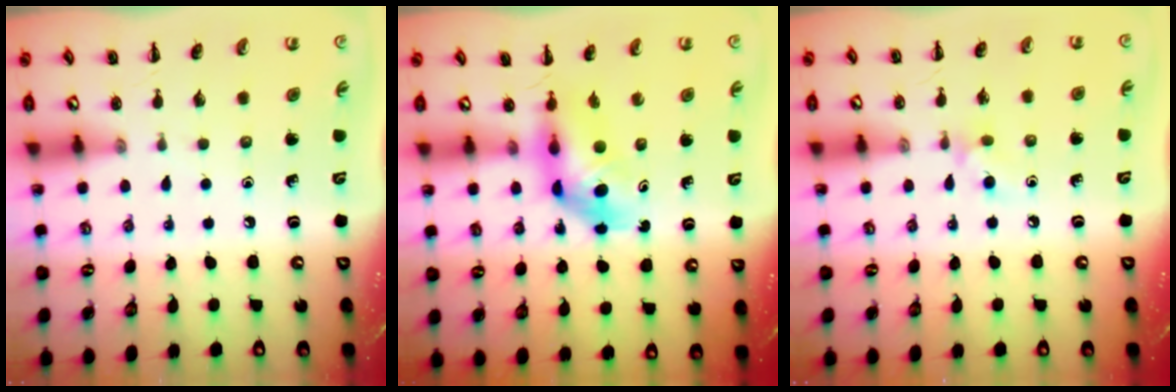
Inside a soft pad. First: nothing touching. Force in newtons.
{"total": 5.4, "press": 5.3, "slide": 0.8}
{"total": 6.1, "press": 5.8, "slide": 2.1}